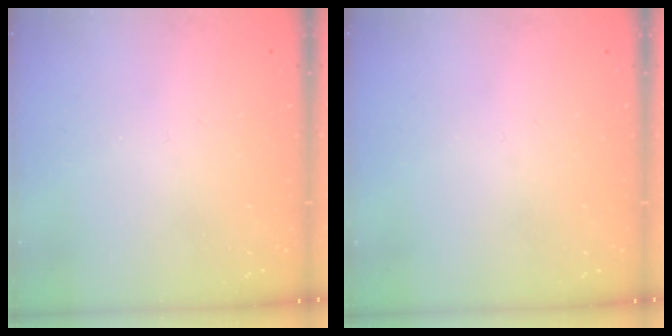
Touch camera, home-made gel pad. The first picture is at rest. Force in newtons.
{"total": 0.0}